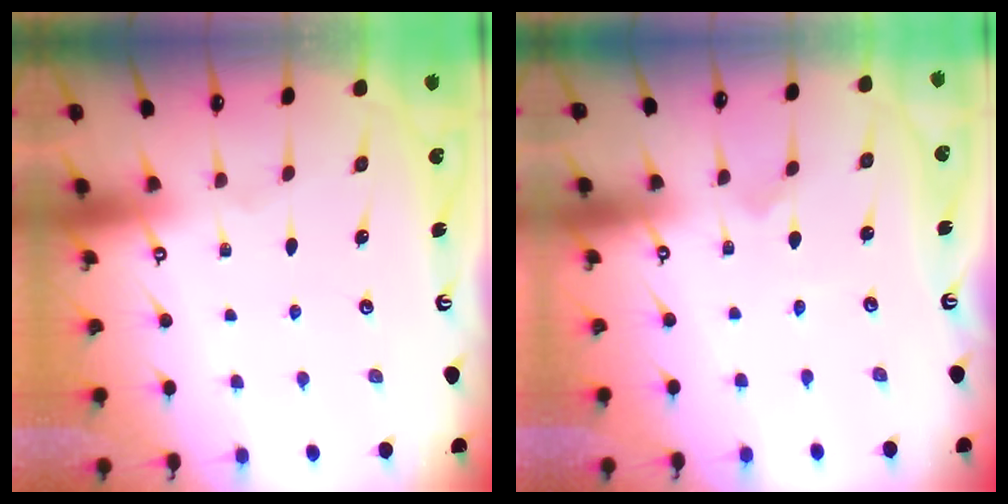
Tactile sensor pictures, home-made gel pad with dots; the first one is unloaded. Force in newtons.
{"total": 0.0}